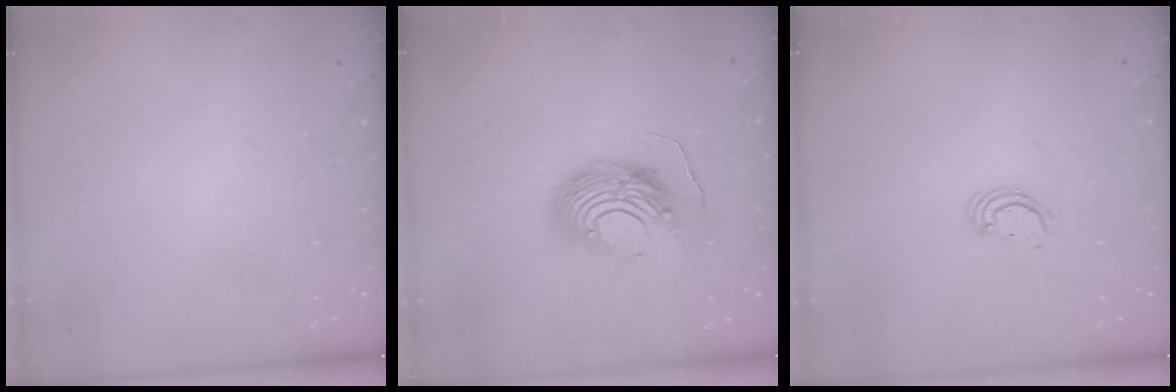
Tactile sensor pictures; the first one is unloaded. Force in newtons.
{"total": 12.4, "press": 12.3, "slide": 1.1}
{"total": 2.2, "press": 2.2, "slide": 0.2}